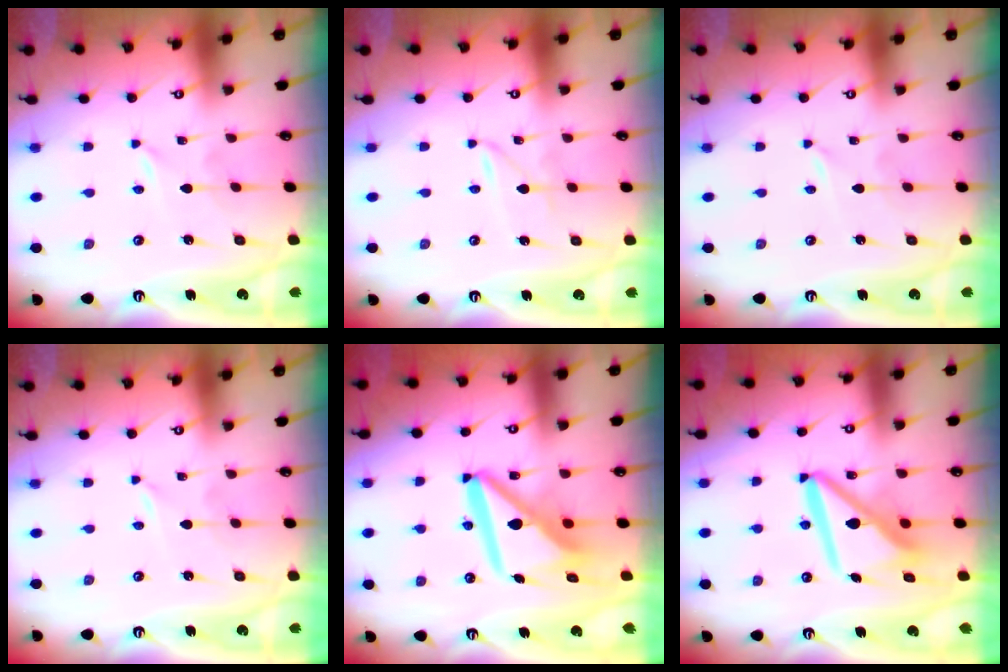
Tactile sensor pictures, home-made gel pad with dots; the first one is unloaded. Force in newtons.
{"total": 0.9, "press": 0.9, "slide": 0.1}
{"total": 0.0}
{"total": 0.0}
{"total": 13.4, "press": 13.3, "slide": 1.6}
{"total": 12.2, "press": 12.1, "slide": 1.5}